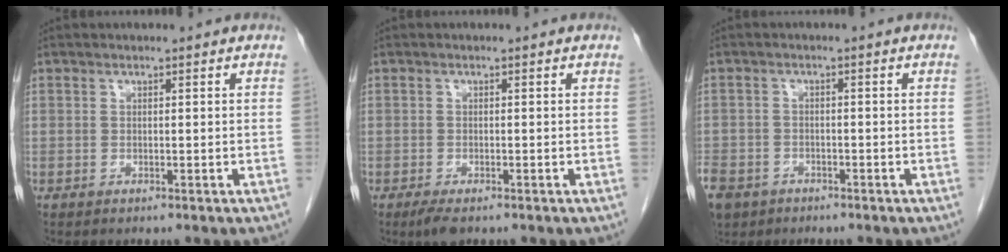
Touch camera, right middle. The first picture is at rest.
{"total": 2.5, "force": [-1.7, 0.9, 1.7], "torque": [-0.035, -0.005, -0.025]}
{"total": 11.2, "force": [-6.5, 8.2, 4.1], "torque": [-0.131, -0.011, -0.101]}